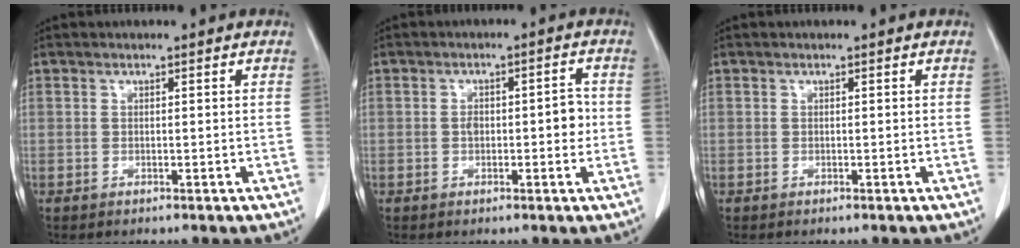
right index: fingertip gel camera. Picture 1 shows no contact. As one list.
[{"total": 4.3, "force": [-0.3, 2.0, 3.8], "torque": [-0.053, 0.013, -0.003]}, {"total": 0.0}]